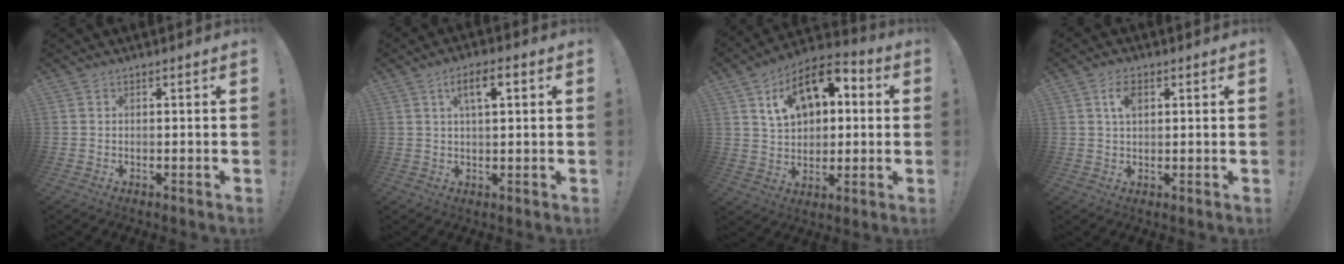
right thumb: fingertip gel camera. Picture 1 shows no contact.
{"total": 6.3, "force": [2.3, 2.2, 5.5], "torque": [-0.086, 0.000, 0.033]}
{"total": 15.6, "force": [6.3, 10.1, 10.1], "torque": [-0.153, -0.019, 0.115]}
{"total": 4.8, "force": [1.8, 2.7, 3.5], "torque": [-0.062, 0.003, 0.029]}